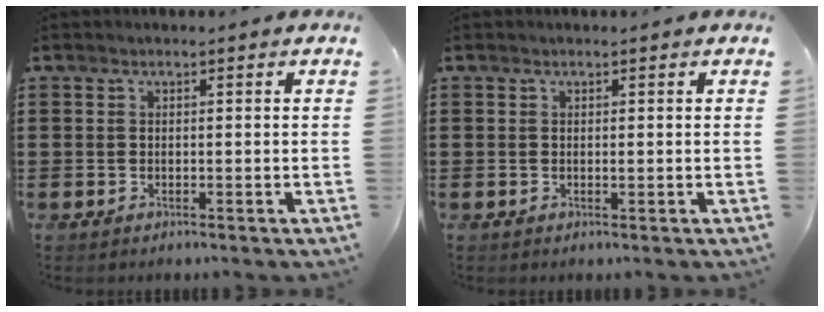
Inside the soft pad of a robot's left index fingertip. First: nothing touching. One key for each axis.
{"total": 0.0}